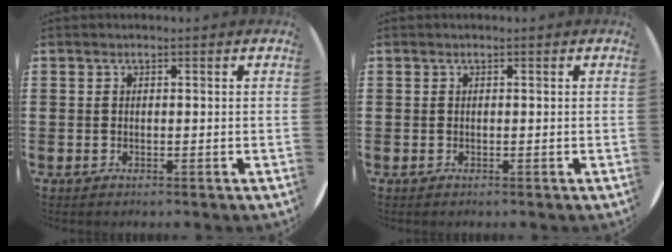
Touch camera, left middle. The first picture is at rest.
{"total": 0.0}